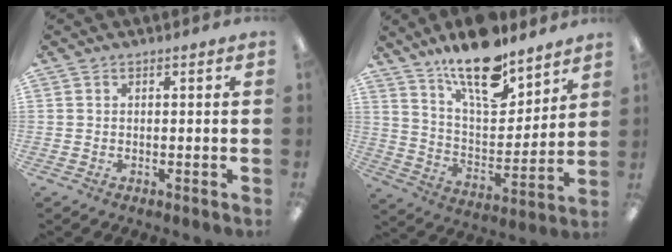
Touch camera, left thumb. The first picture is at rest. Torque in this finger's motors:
{"motor_torque": [2.30, 1.26, 1.36, -1.40, 0.13]}